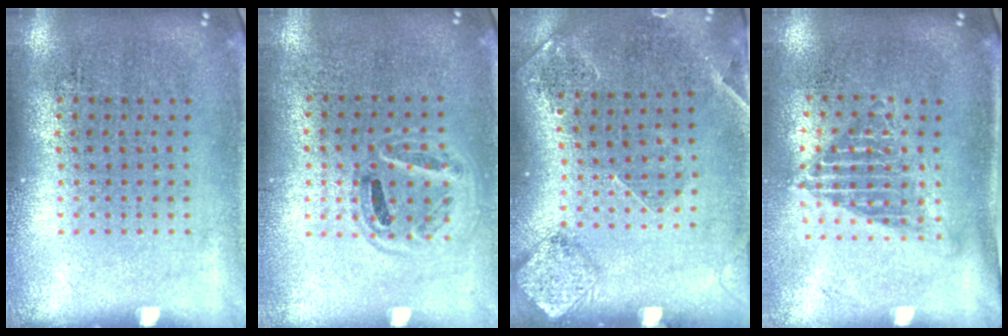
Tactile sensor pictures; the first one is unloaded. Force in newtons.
{"total": 0.9, "press": 0.8, "slide": 0.4}
{"total": 1.5, "press": 1.4, "slide": 0.6}
{"total": 1.4, "press": 1.1, "slide": 0.9}